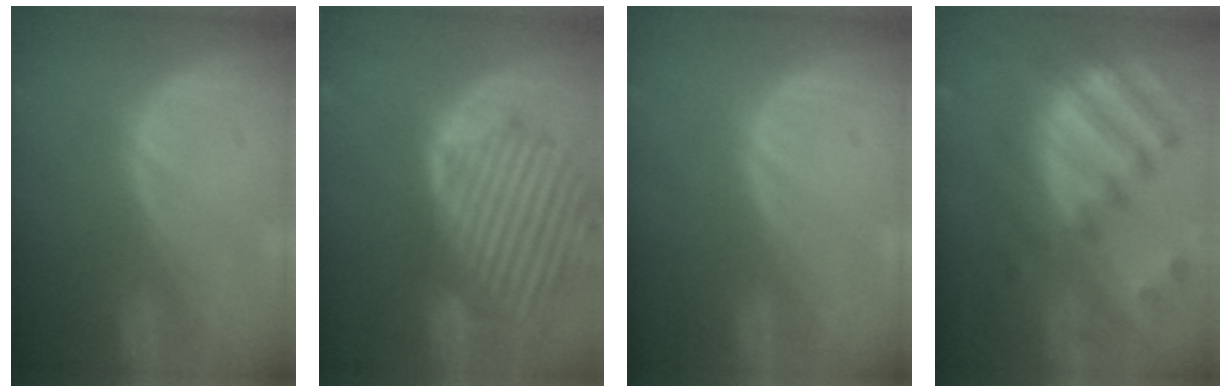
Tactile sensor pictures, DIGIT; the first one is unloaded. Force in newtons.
{"total": 13.7, "press": 11.8, "slide": 6.9}
{"total": 0.0}
{"total": 12.3, "press": 10.6, "slide": 6.3}